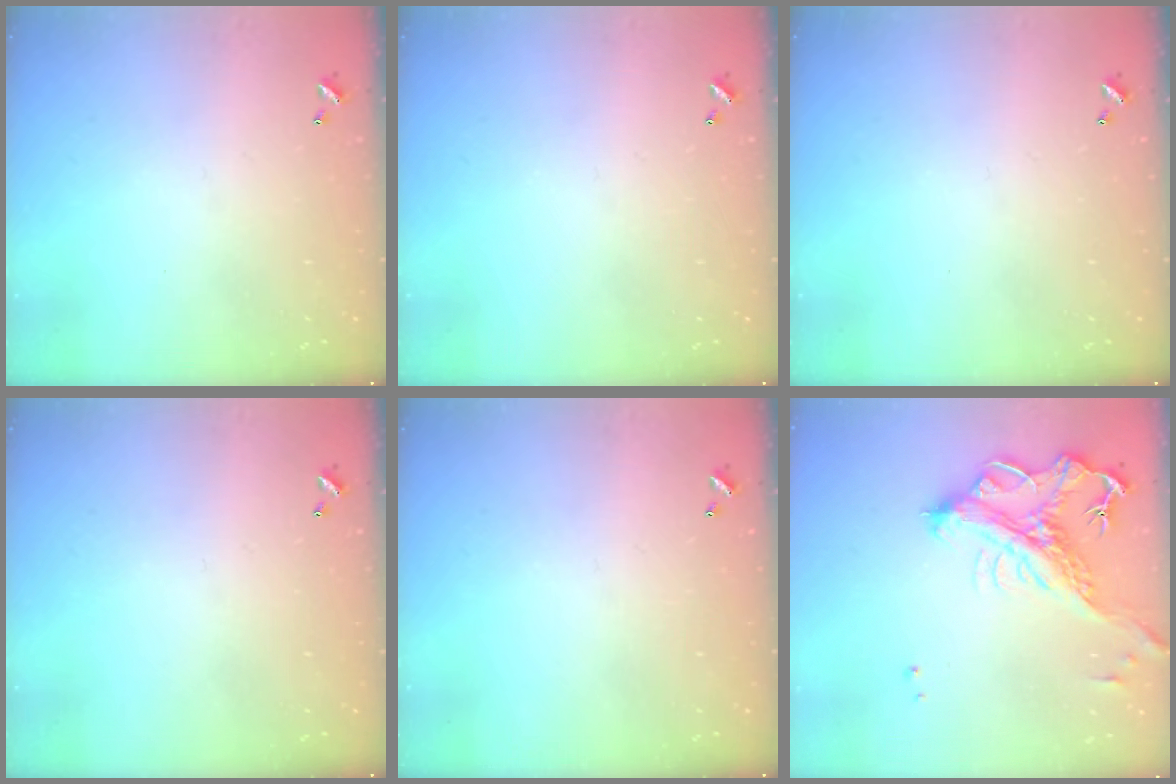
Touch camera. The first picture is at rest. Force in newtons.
{"total": 0.0}
{"total": 0.0}
{"total": 0.0}
{"total": 0.0}
{"total": 5.5, "press": 5.2, "slide": 1.6}